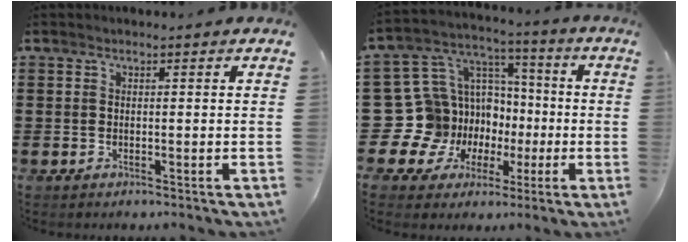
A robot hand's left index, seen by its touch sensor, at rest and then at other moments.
{"total": 16.0, "force": [-3.7, 14.9, 4.6], "torque": [-0.156, -0.009, -0.029]}